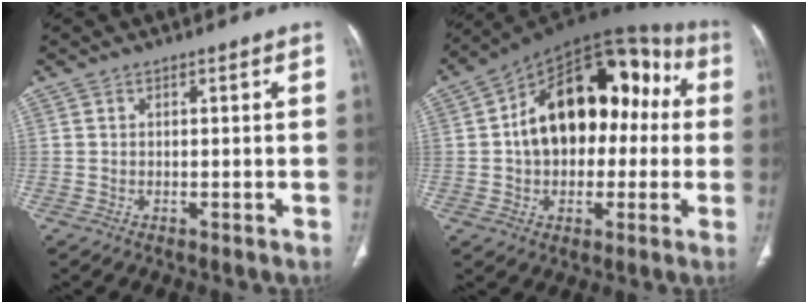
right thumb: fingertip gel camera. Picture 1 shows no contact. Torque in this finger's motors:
{"motor_torque": [0.84, 4.17, 1.71, -0.31, 0.21]}